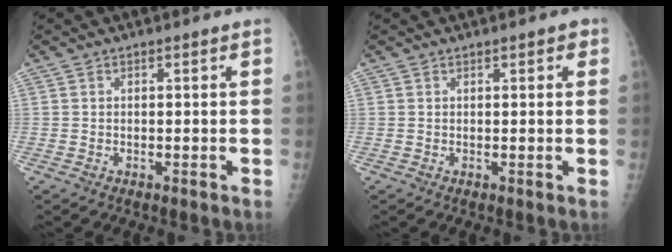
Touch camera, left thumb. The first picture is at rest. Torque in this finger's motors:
{"motor_torque": [-0.18, -0.01, 0.10, 0.14, 0.02]}